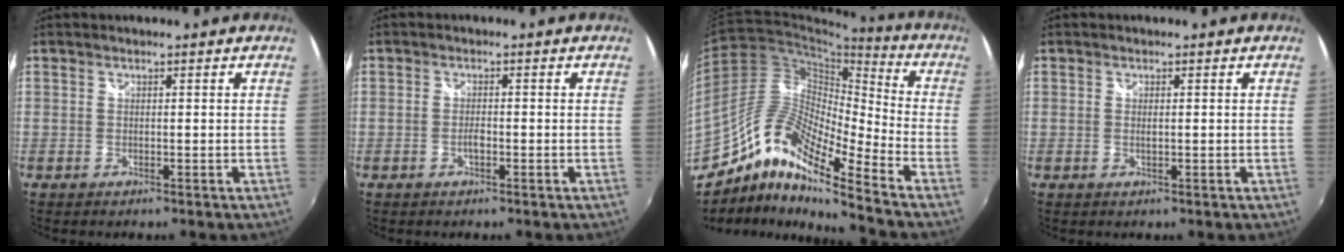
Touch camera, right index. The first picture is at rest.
{"total": 1.6, "force": [-0.7, 0.7, 1.2], "torque": [-0.026, -0.001, -0.013]}
{"total": 13.1, "force": [-9.0, 2.1, 9.3], "torque": [-0.167, 0.013, -0.190]}
{"total": 1.0, "force": [0.0, 0.2, 1.0], "torque": [-0.020, -0.001, 0.000]}